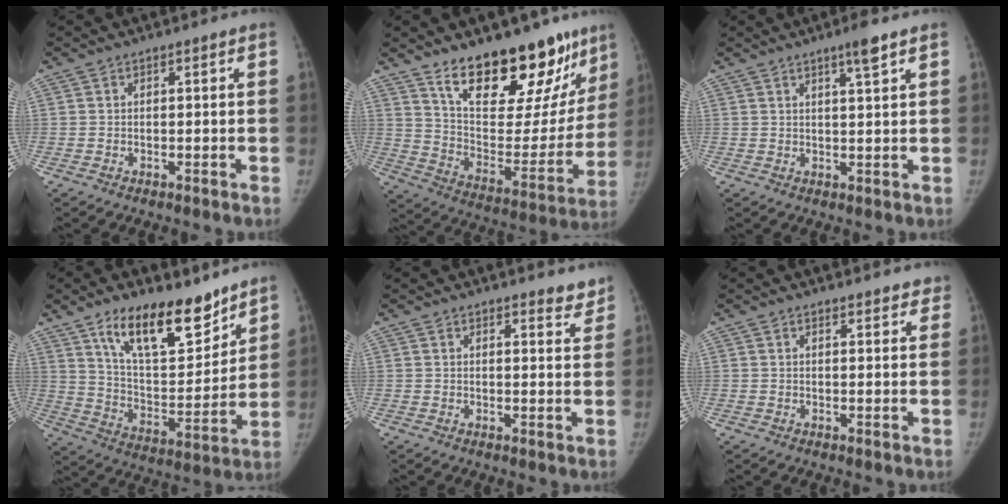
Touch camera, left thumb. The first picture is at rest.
{"total": 26.3, "force": [17.7, 11.6, 15.6], "torque": [-0.175, -0.090, 0.277]}
{"total": 3.9, "force": [2.5, -0.1, 2.9], "torque": [-0.049, -0.016, 0.043]}
{"total": 18.7, "force": [12.9, 7.5, 11.4], "torque": [-0.139, -0.083, 0.224]}
{"total": 4.1, "force": [3.8, 1.1, 1.2], "torque": [0.006, -0.027, 0.037]}
{"total": 4.5, "force": [4.1, 1.4, 1.1], "torque": [0.012, -0.018, 0.040]}